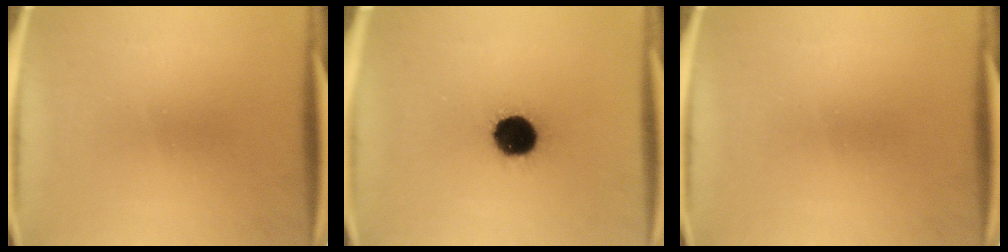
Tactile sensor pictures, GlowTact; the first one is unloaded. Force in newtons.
{"total": 13.3}
{"total": 0.0}